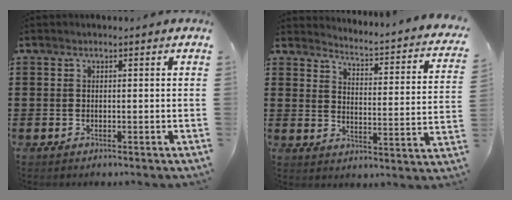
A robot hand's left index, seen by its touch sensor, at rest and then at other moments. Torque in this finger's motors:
{"motor_torque": [1.24, -0.90, -0.03, 0.00]}